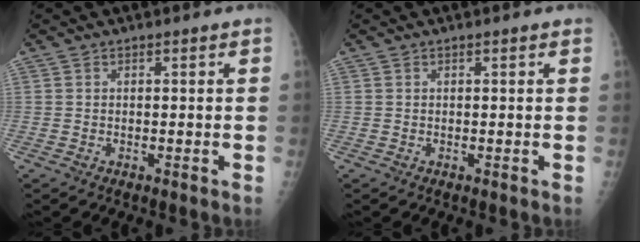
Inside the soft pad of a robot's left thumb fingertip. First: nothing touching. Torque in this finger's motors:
{"motor_torque": [0.18, -0.21, 0.25, 0.28, 0.02]}